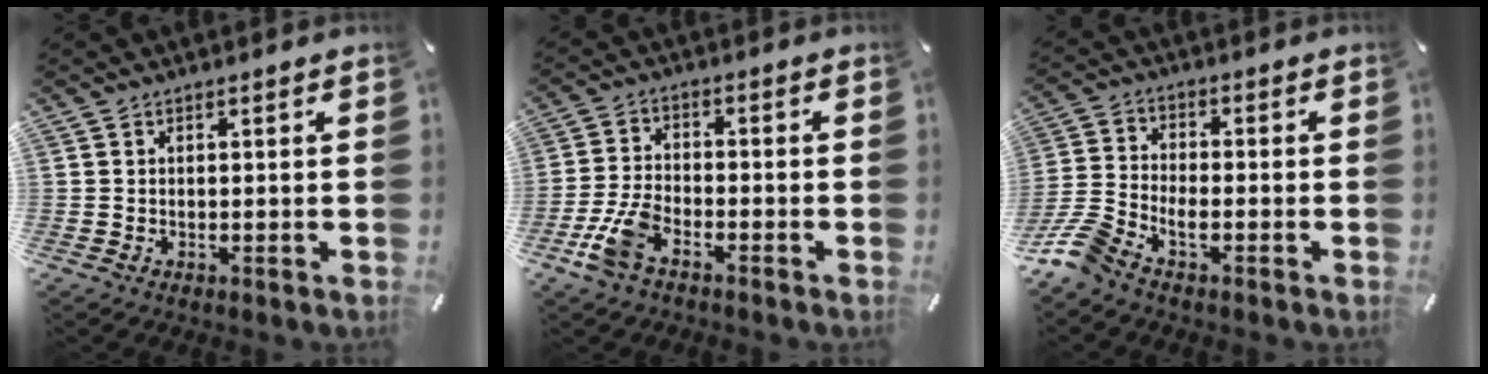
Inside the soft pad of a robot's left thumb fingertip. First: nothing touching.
{"total": 7.6, "force": [-4.1, 3.8, 5.1], "torque": [-0.117, 0.008, -0.078]}
{"total": 7.6, "force": [-4.8, 3.6, 4.5], "torque": [-0.113, 0.001, -0.094]}